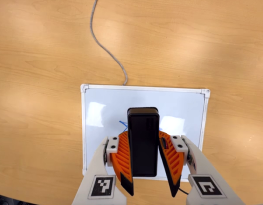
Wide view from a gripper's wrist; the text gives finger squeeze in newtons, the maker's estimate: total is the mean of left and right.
{"total": 8.1, "left": 7.7, "right": 8.6}